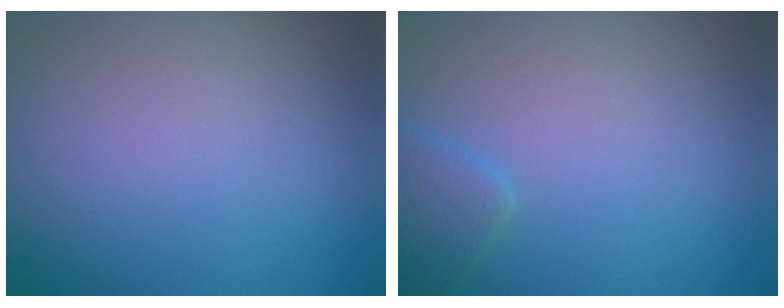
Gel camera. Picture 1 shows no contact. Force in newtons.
{"total": 1.8, "press": 1.8, "slide": 0.1}